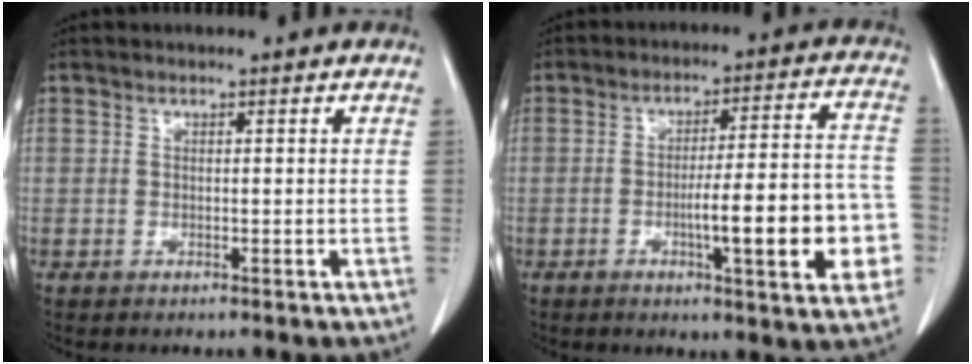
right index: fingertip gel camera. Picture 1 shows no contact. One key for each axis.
{"total": 15.1, "fx": -4.1, "fy": 2.1, "fz": 14.4, "tx": -0.176, "ty": 0.019, "tz": -0.052}